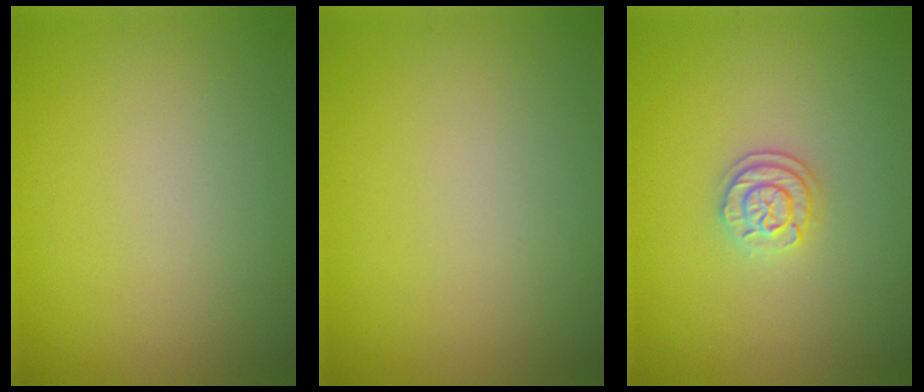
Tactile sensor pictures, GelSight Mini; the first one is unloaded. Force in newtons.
{"total": 0.0}
{"total": 2.0, "press": 1.9, "slide": 0.8}